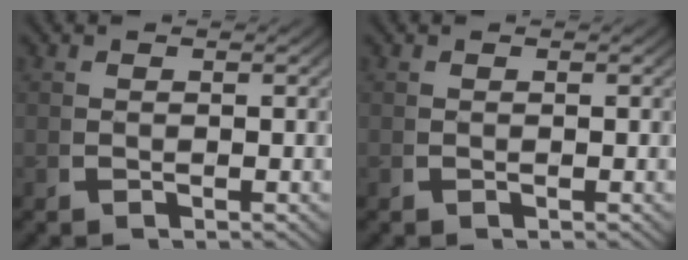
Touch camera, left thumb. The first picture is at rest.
{"total": 0.0}